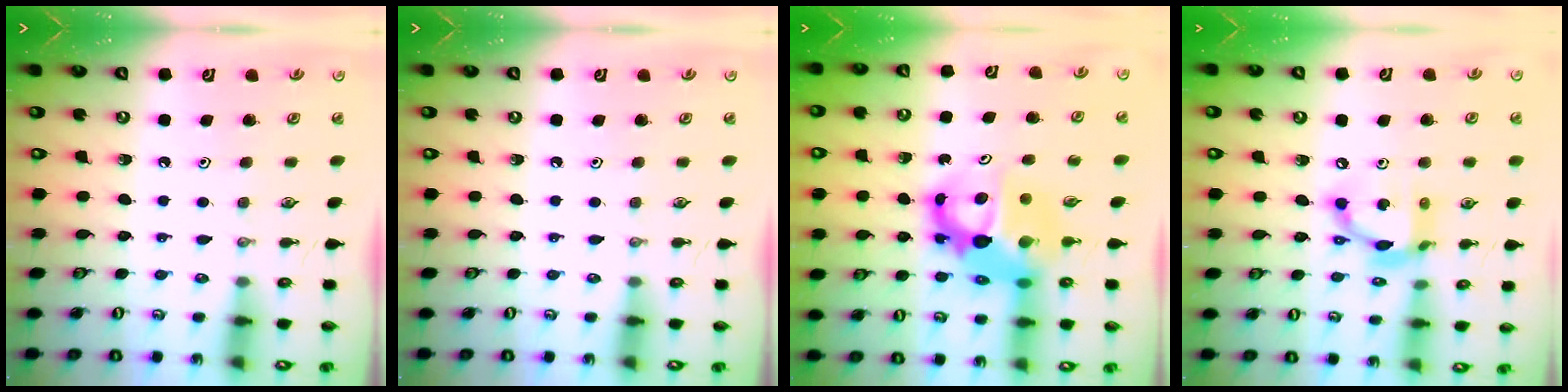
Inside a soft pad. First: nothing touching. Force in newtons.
{"total": 0.0}
{"total": 10.3, "press": 10.3, "slide": 0.7}
{"total": 12.6, "press": 12.6, "slide": 0.8}